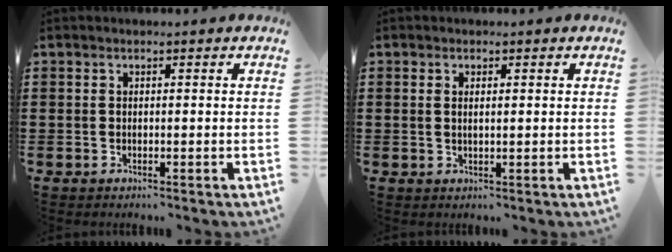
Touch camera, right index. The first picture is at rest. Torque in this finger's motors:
{"motor_torque": [-0.29, 0.58, -0.02, -0.01]}